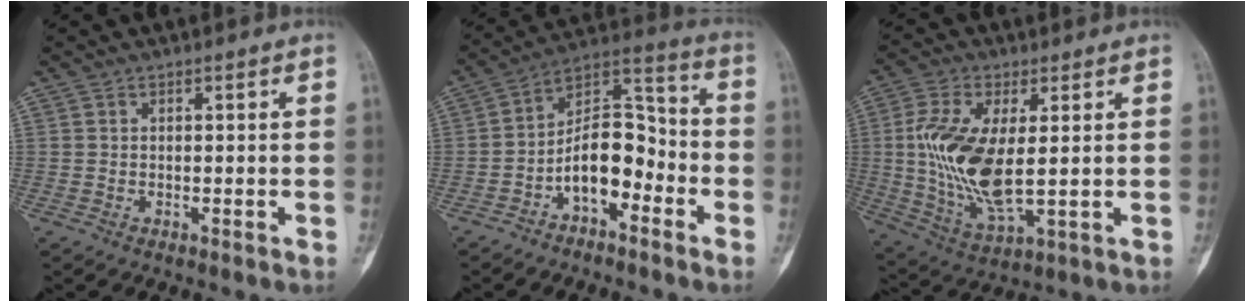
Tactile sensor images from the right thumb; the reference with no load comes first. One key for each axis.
{"total": 12.3, "fx": -4.6, "fy": 6.8, "fz": 9.2, "tx": -0.132, "ty": 0.065, "tz": -0.087}
{"total": 15.3, "fx": 1.2, "fy": 6.6, "fz": 13.7, "tx": -0.290, "ty": -0.015, "tz": 0.032}